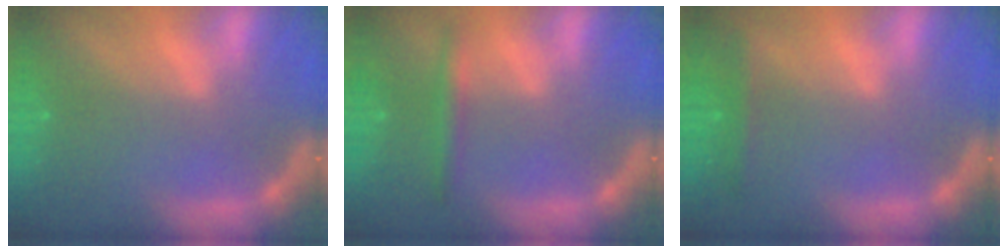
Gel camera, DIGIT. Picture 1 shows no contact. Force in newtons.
{"total": 2.4}
{"total": 1.9}